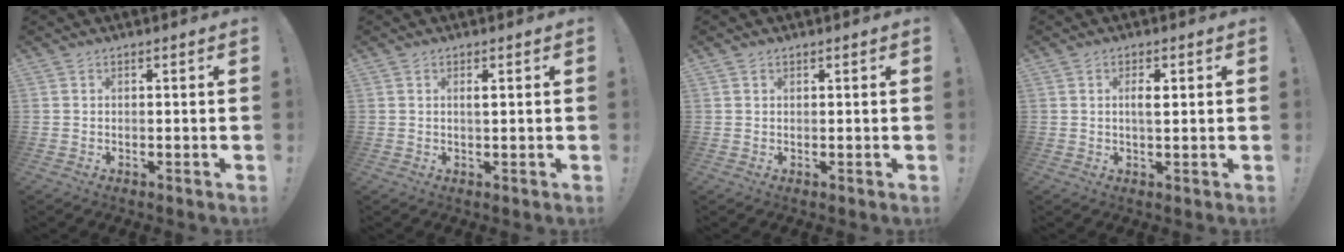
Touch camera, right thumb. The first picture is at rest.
{"total": 1.0, "force": [0.2, 0.0, 1.0], "torque": [-0.009, -0.004, 0.000]}
{"total": 0.7, "force": [0.5, 0.4, 0.1], "torque": [0.001, -0.002, 0.009]}
{"total": 2.9, "force": [0.4, 1.2, 2.6], "torque": [-0.043, 0.001, 0.002]}